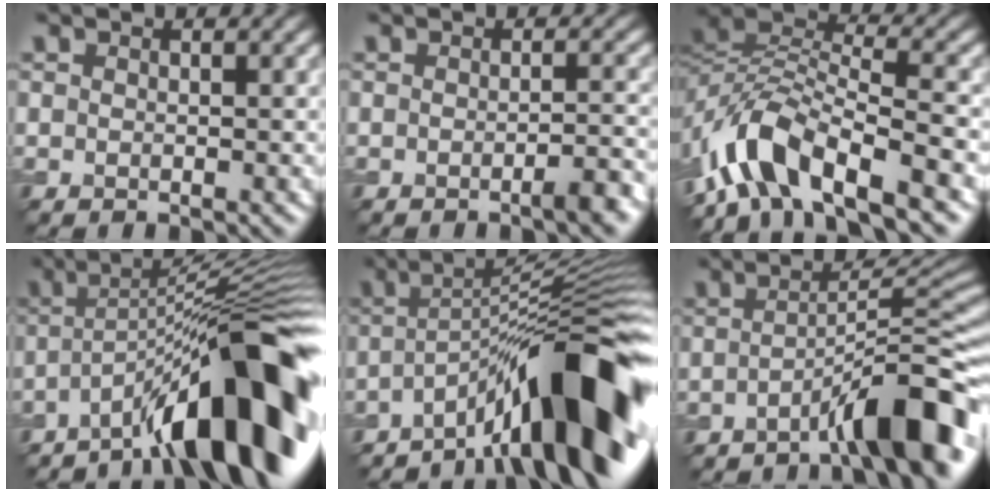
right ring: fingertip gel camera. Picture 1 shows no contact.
{"total": 2.2, "force": [-1.1, 0.5, 1.9], "torque": [-0.022, 0.003, -0.022]}
{"total": 9.0, "force": [-5.9, 3.5, 5.9], "torque": [-0.097, 0.006, -0.122]}
{"total": 13.6, "force": [-7.3, 2.9, 11.1], "torque": [-0.162, 0.018, -0.121]}
{"total": 12.9, "force": [-6.6, 2.3, 10.8], "torque": [-0.141, 0.023, -0.108]}
{"total": 7.6, "force": [-4.2, 1.4, 6.2], "torque": [-0.083, 0.022, -0.069]}